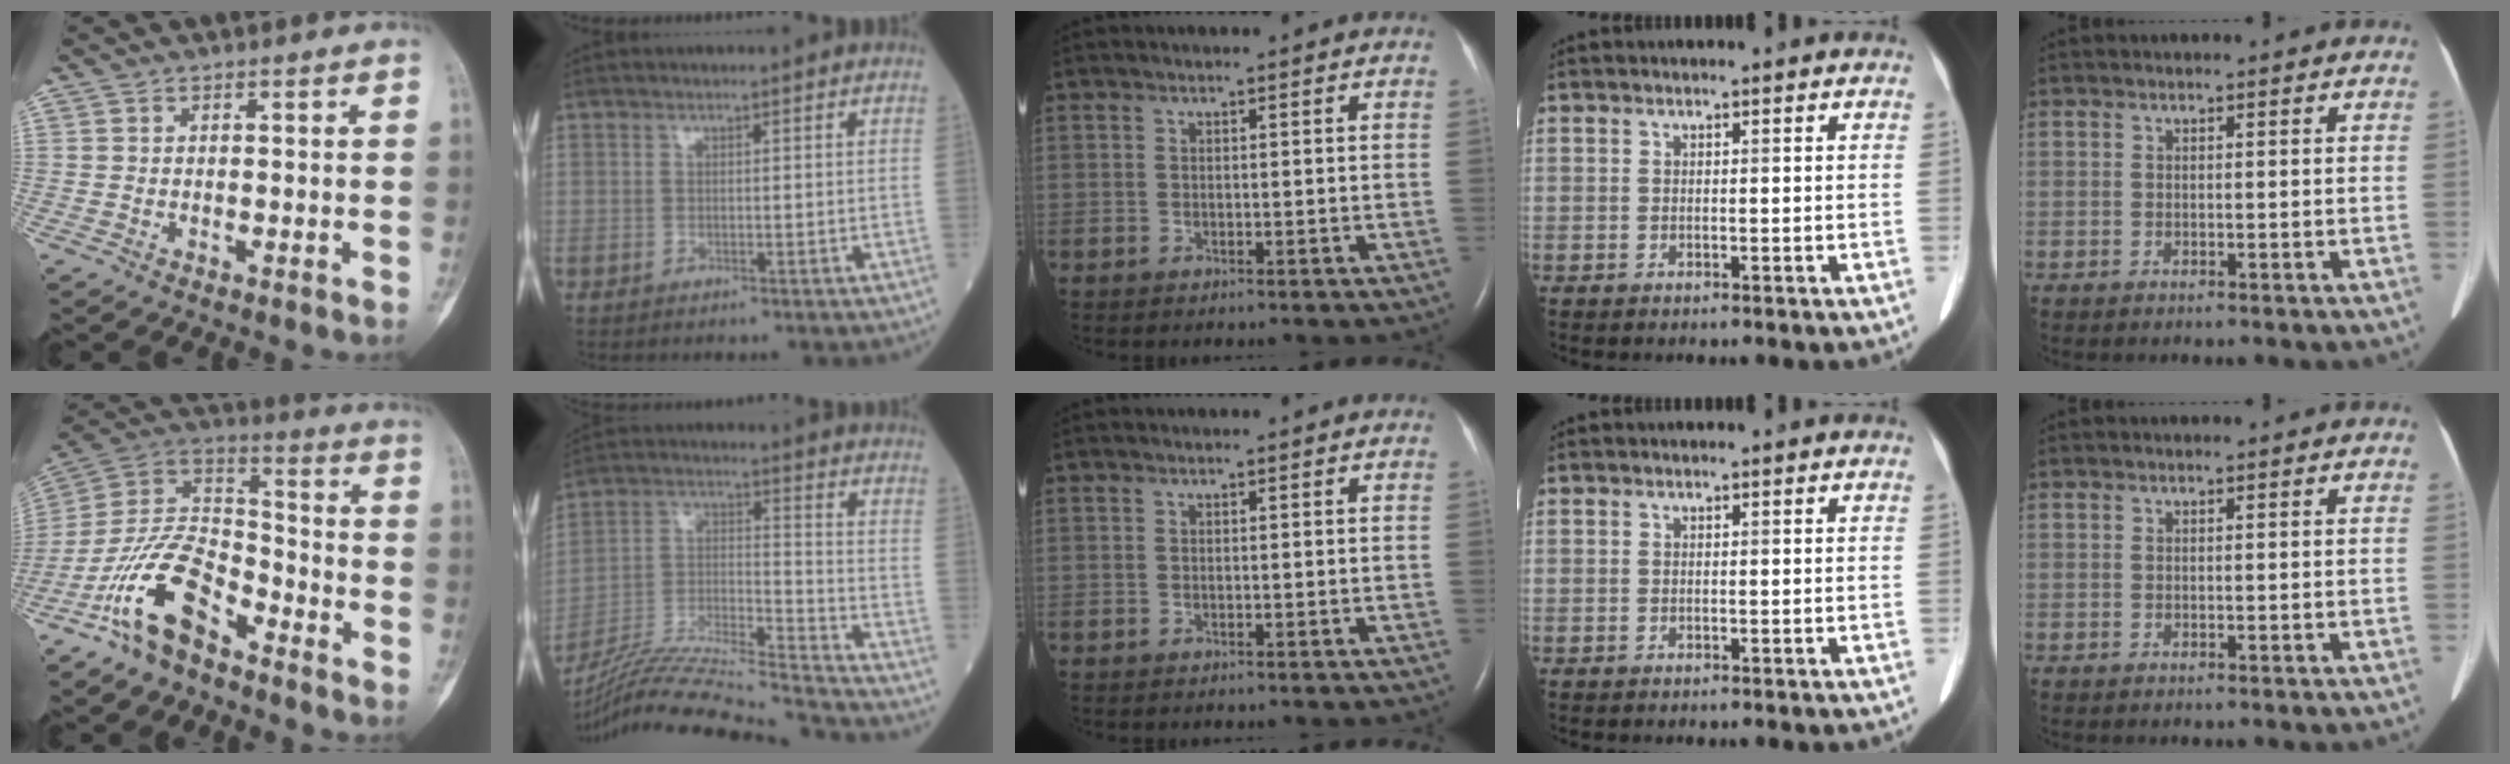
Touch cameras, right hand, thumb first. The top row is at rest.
{"thumb": {"total": 15.6, "force": [-9.6, 7.6, 9.7], "torque": [-0.171, 0.078, -0.191]}, "index": {"total": 22.6, "force": [-21.1, -0.8, 8.2], "torque": [-0.170, -0.024, -0.355]}}